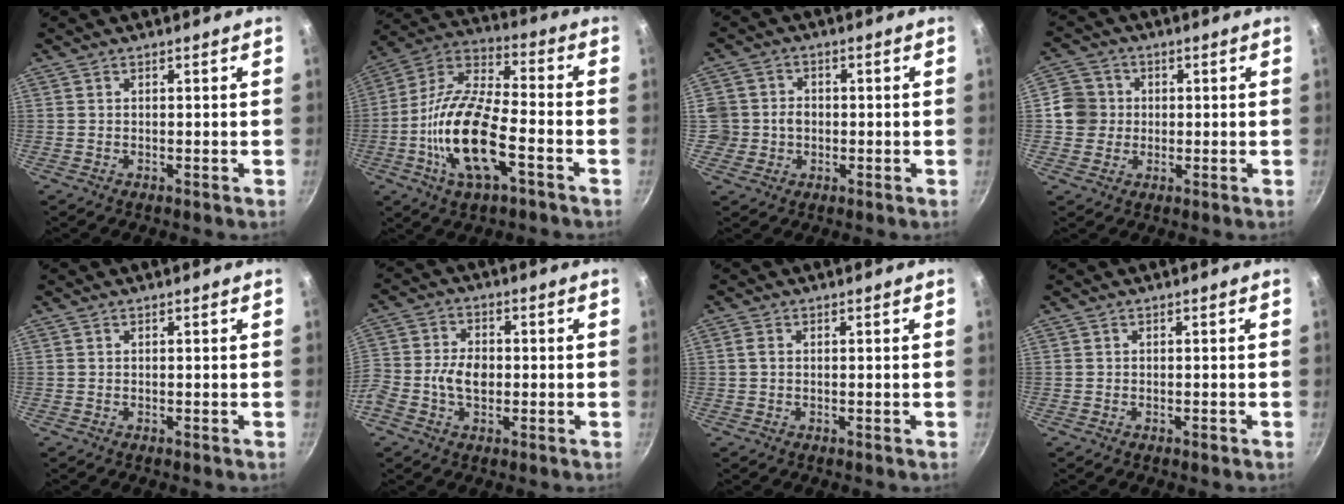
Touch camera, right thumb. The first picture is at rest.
{"total": 18.5, "force": [-6.0, 7.4, 15.8], "torque": [-0.304, 0.033, -0.132]}
{"total": 6.3, "force": [-0.6, 5.9, 2.1], "torque": [-0.015, 0.014, -0.016]}
{"total": 6.4, "force": [0.2, 6.2, 1.7], "torque": [0.007, 0.010, -0.009]}
{"total": 0.0}
{"total": 7.9, "force": [-1.5, 5.6, 5.3], "torque": [-0.096, 0.024, -0.042]}
{"total": 1.4, "force": [0.1, 1.0, 1.0], "torque": [-0.020, 0.003, 0.001]}
{"total": 0.7, "force": [-0.4, 0.4, 0.4], "torque": [-0.006, 0.003, -0.006]}